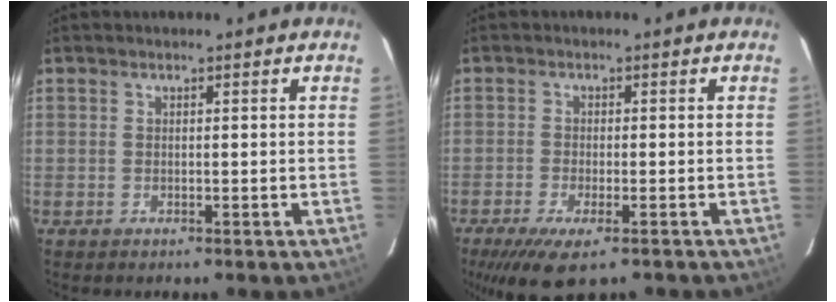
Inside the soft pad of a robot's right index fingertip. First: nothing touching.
{"total": 8.7, "force": [-5.8, 2.6, 5.9], "torque": [-0.132, -0.032, -0.097]}